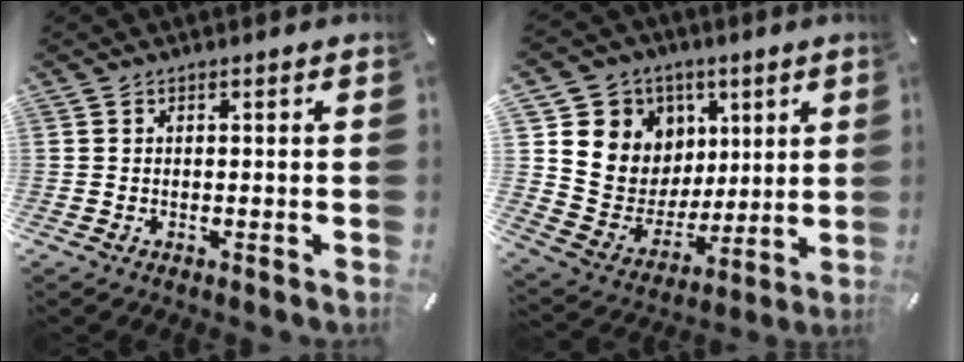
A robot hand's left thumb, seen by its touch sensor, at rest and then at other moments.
{"total": 11.9, "force": [3.4, 11.4, 0.3], "torque": [-0.009, -0.042, 0.083]}